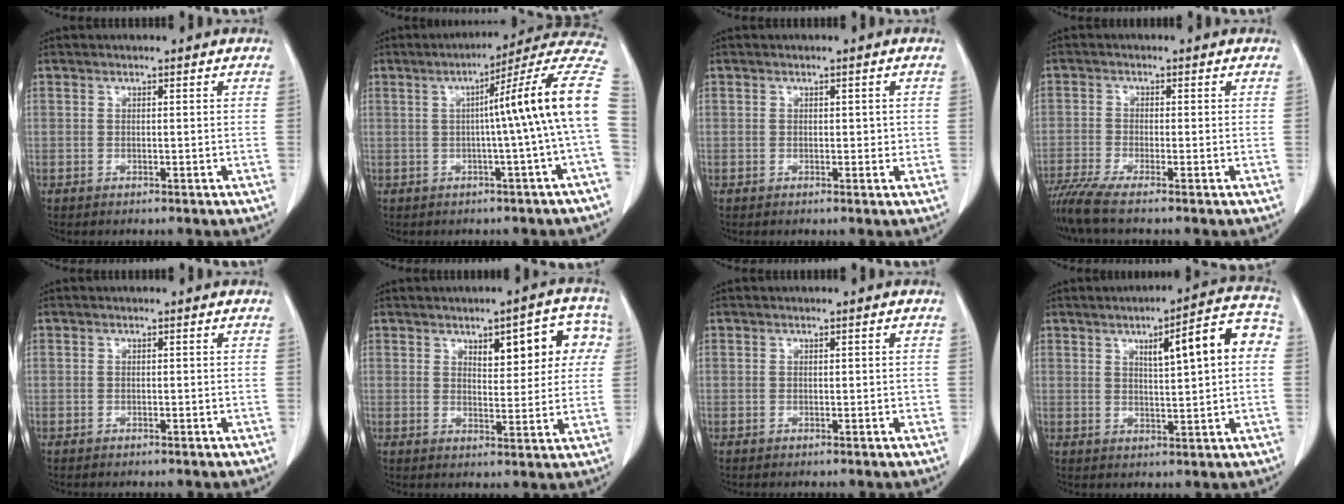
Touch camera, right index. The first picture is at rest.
{"total": 14.9, "force": [0.6, -1.8, 14.8], "torque": [-0.181, 0.029, -0.003]}
{"total": 1.5, "force": [0.3, 0.9, 1.2], "torque": [-0.014, 0.000, 0.006]}
{"total": 5.0, "force": [-4.1, -0.8, 2.8], "torque": [-0.054, -0.014, -0.078]}
{"total": 0.0}
{"total": 9.4, "force": [3.5, 3.8, 7.9], "torque": [-0.088, 0.026, 0.046]}
{"total": 0.6, "force": [0.2, 0.3, 0.4], "torque": [-0.004, 0.002, 0.004]}
{"total": 10.9, "force": [2.6, 1.6, 10.4], "torque": [-0.139, 0.027, 0.034]}